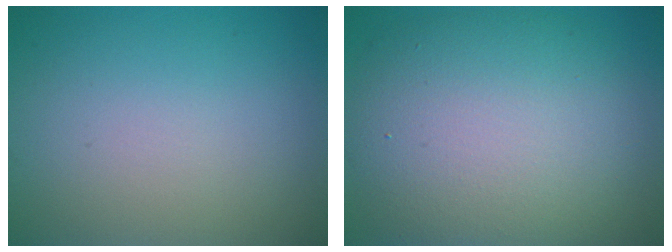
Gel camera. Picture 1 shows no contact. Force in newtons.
{"total": 11.1, "press": 11.1, "slide": 0.7}